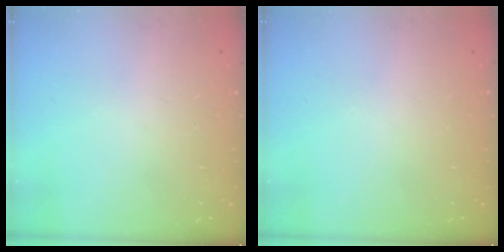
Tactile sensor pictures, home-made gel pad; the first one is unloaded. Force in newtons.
{"total": 0.0}